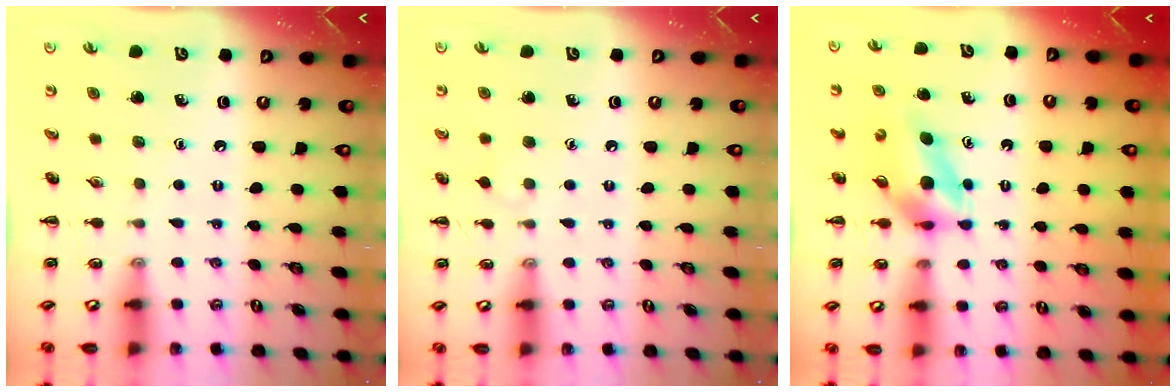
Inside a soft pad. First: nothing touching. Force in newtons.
{"total": 2.8, "press": 2.5, "slide": 1.1}
{"total": 5.3, "press": 5.2, "slide": 0.9}